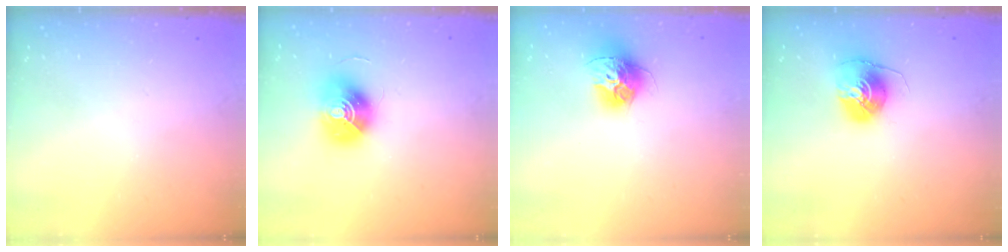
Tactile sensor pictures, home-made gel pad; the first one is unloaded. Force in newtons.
{"total": 12.7, "press": 12.7, "slide": 0.5}
{"total": 13.8, "press": 13.8, "slide": 1.3}
{"total": 8.8, "press": 8.8, "slide": 0.1}